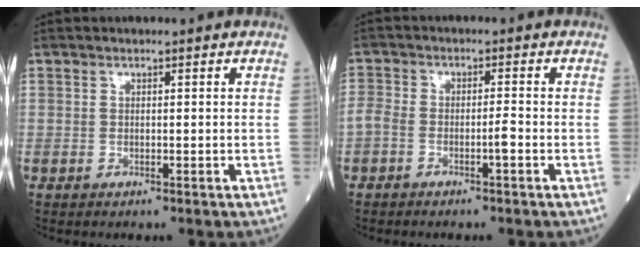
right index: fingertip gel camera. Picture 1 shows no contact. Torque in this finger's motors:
{"motor_torque": [0.83, -0.16, 0.35, 0.07]}